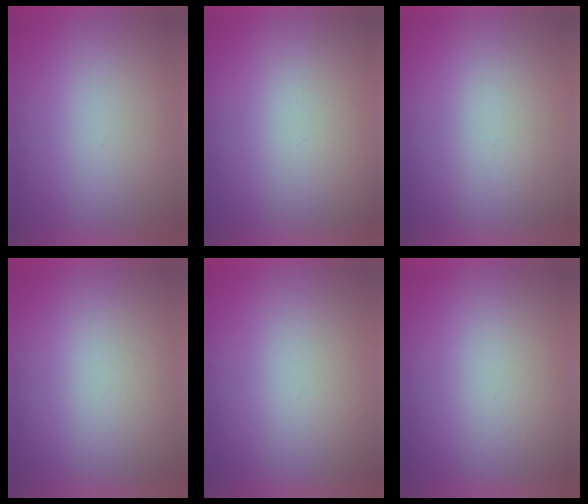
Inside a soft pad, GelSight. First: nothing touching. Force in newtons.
{"total": 2.0}
{"total": 1.4}
{"total": 1.1}
{"total": 1.1}
{"total": 1.1}